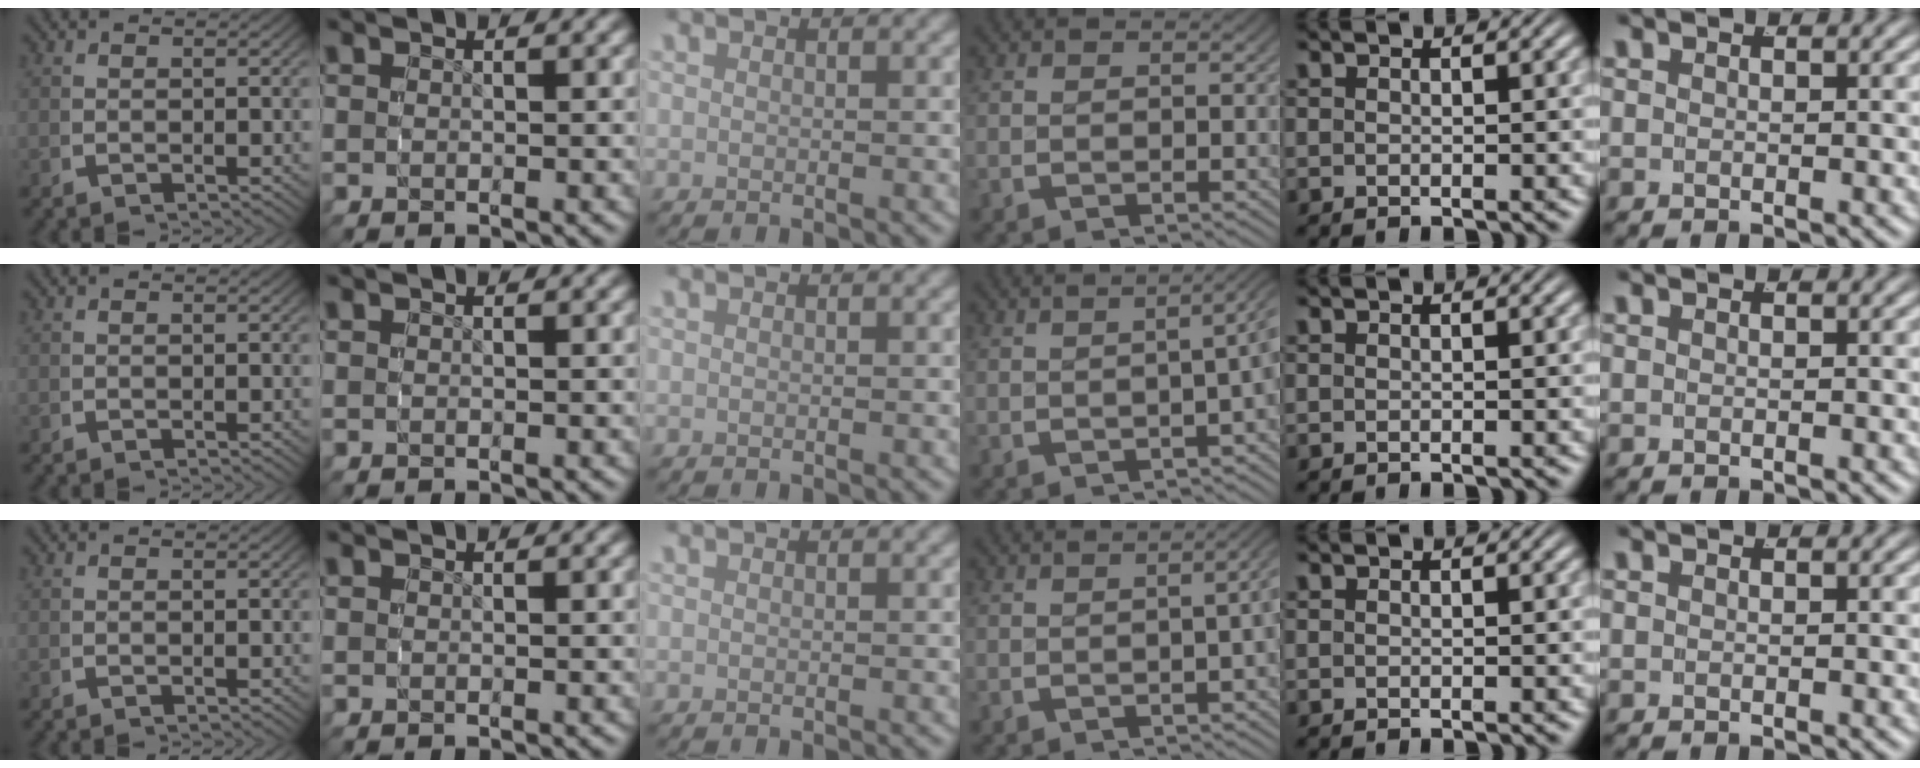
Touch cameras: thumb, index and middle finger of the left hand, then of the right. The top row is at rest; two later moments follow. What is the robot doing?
{"motion": "grasp_and_lifting", "object": "dispenser bottle"}